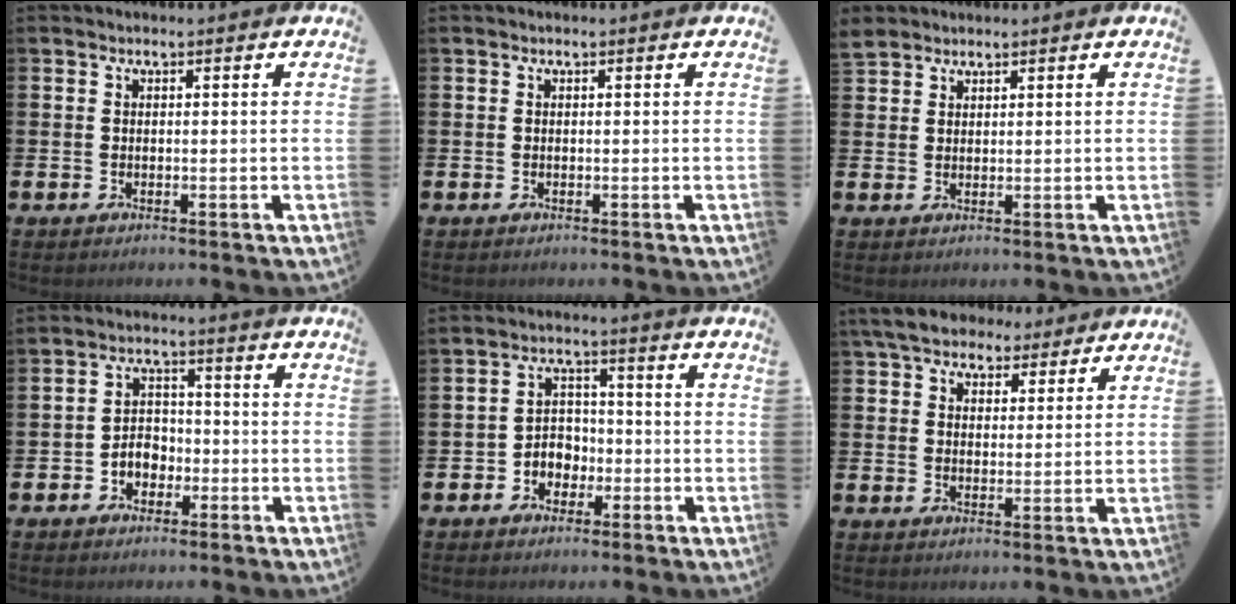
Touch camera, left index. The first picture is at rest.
{"total": 0.0}
{"total": 2.8, "force": [2.6, 0.9, 0.1], "torque": [0.006, -0.009, 0.047]}
{"total": 3.4, "force": [-2.1, 2.4, 1.0], "torque": [-0.023, 0.008, -0.045]}
{"total": 3.4, "force": [-1.9, 2.8, 0.6], "torque": [-0.019, 0.002, -0.044]}
{"total": 6.4, "force": [5.6, 2.7, 1.4], "torque": [-0.044, -0.015, 0.102]}